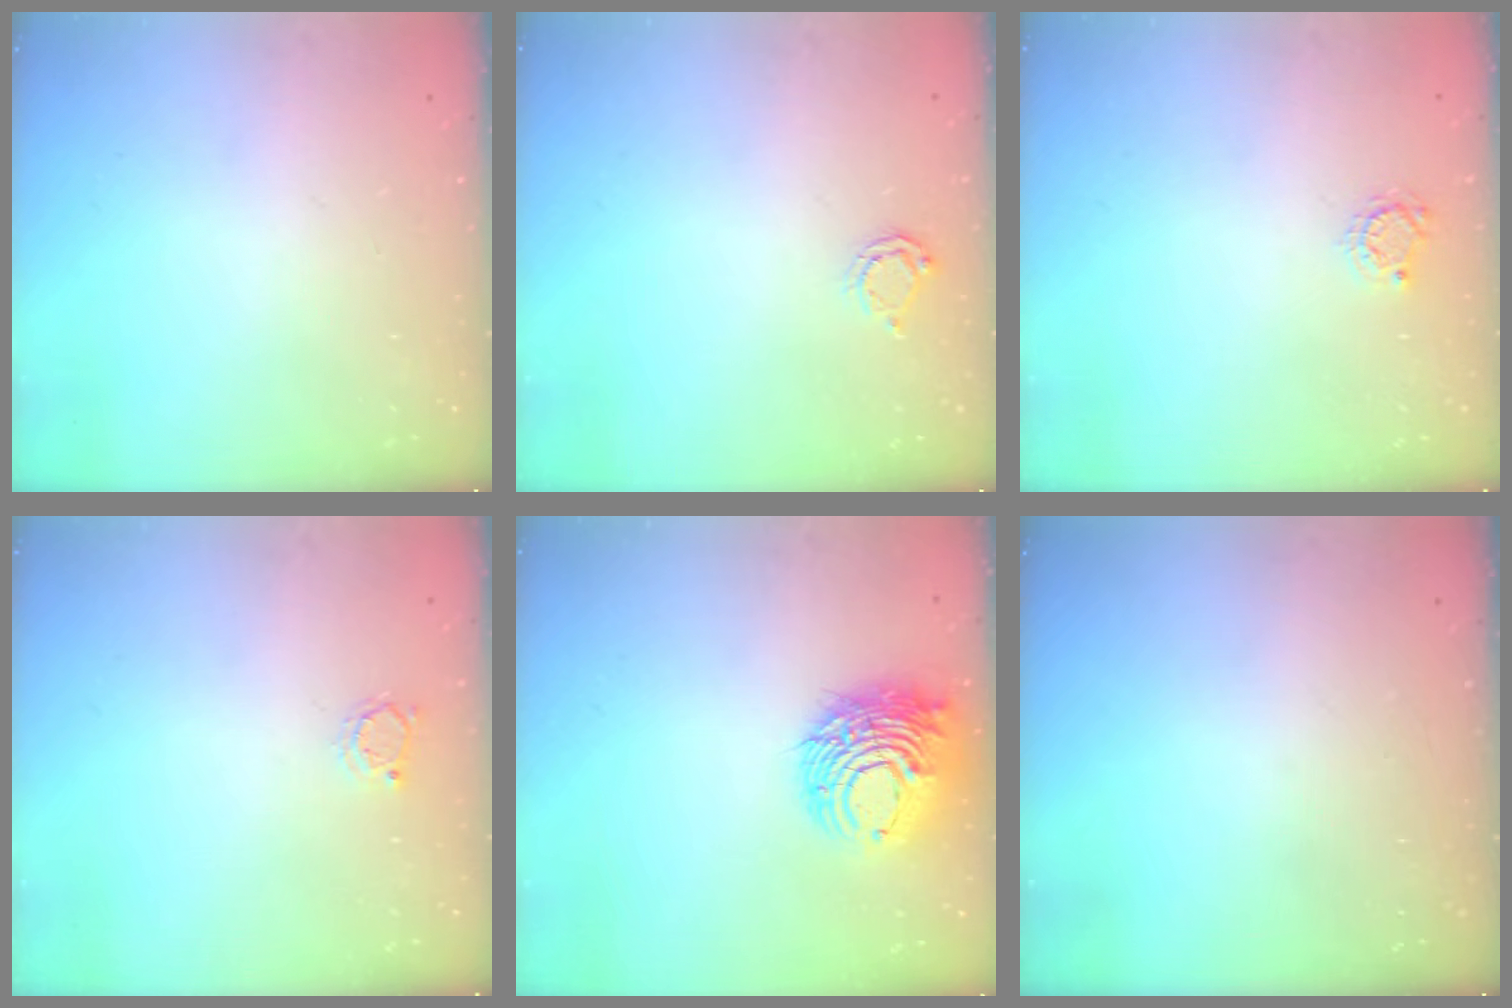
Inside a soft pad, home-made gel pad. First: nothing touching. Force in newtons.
{"total": 4.2, "press": 4.2, "slide": 0.2}
{"total": 3.6, "press": 3.5, "slide": 0.4}
{"total": 2.4, "press": 2.3, "slide": 0.3}
{"total": 12.2, "press": 12.1, "slide": 1.3}
{"total": 0.0}